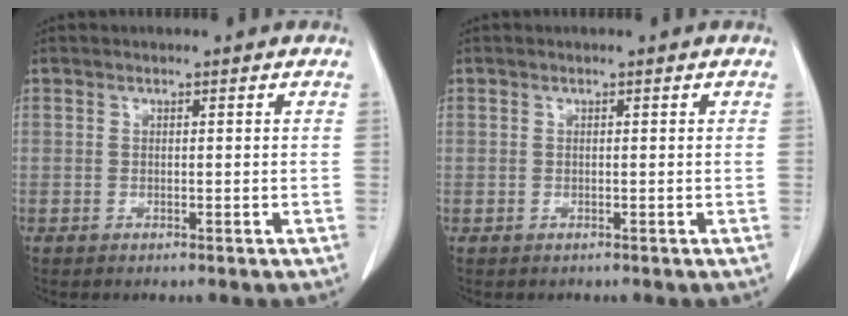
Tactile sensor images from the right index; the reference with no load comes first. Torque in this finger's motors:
{"motor_torque": [-1.11, -0.74, -0.55, -0.17]}